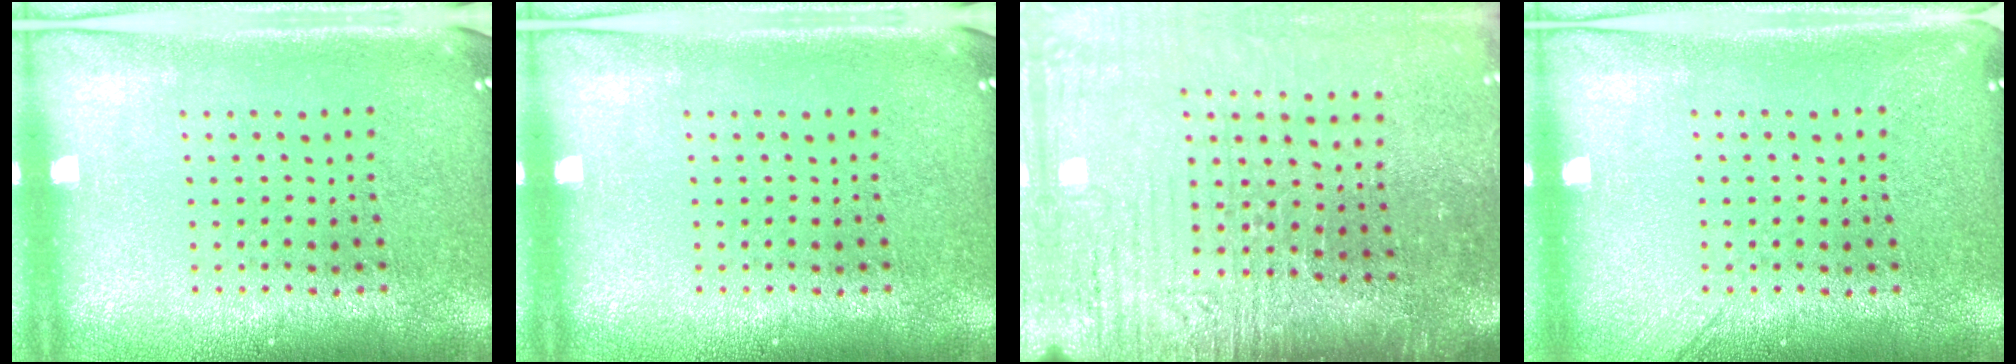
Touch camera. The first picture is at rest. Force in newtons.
{"total": 0.0}
{"total": 4.5, "press": 3.8, "slide": 2.3}
{"total": 1.2, "press": 1.2, "slide": 0.2}